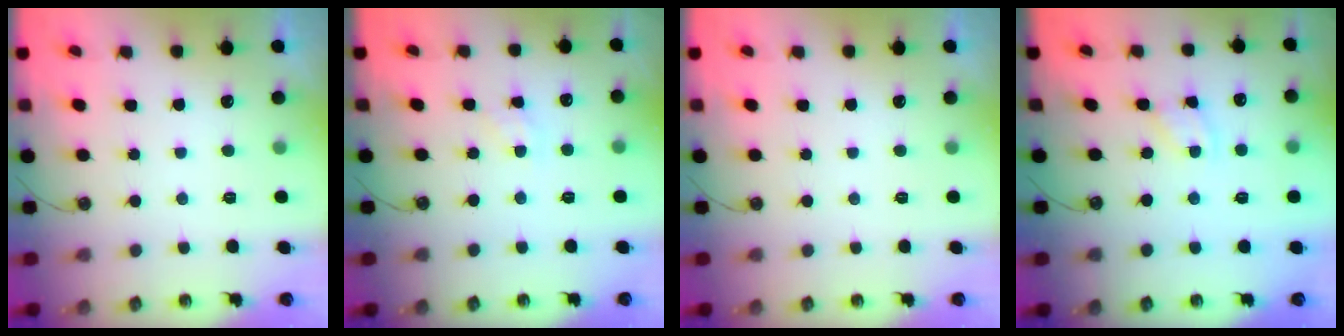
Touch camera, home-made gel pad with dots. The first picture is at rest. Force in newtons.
{"total": 2.5, "press": 2.5, "slide": 0.1}
{"total": 0.0}
{"total": 1.7, "press": 1.7, "slide": 0.3}